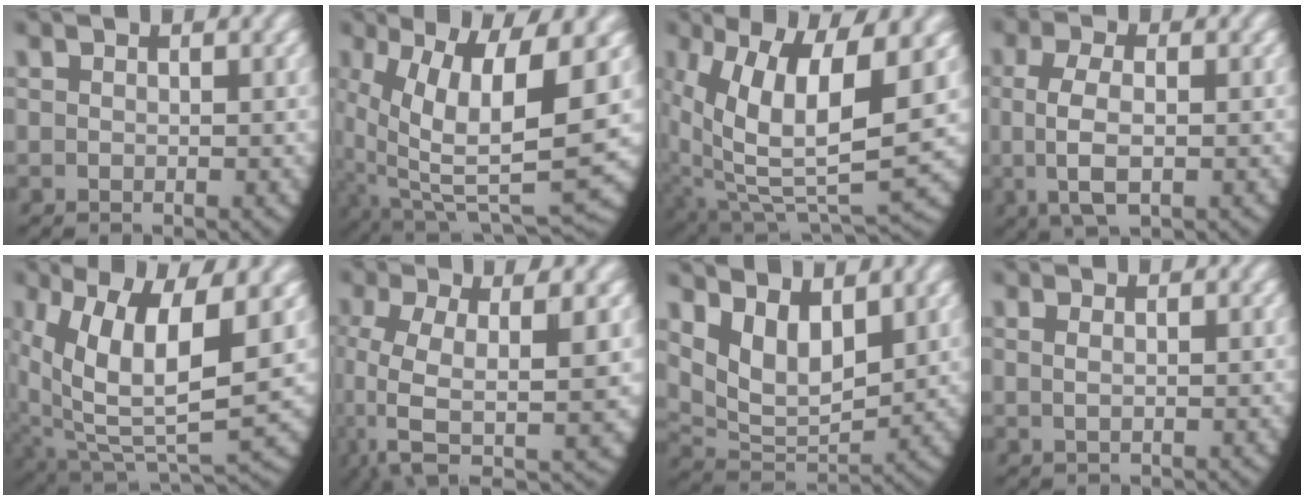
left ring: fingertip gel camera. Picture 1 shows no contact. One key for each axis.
{"total": 13.9, "fx": -0.2, "fy": 7.5, "fz": 11.7, "tx": -0.214, "ty": -0.041, "tz": 0.017}
{"total": 14.3, "fx": 0.8, "fy": 8.6, "fz": 11.3, "tx": -0.224, "ty": -0.046, "tz": 0.035}
{"total": 4.2, "fx": 0.0, "fy": 2.1, "fz": 3.6, "tx": -0.095, "ty": -0.012, "tz": 0.008}
{"total": 12.8, "fx": 1.0, "fy": 7.9, "fz": 10.0, "tx": -0.208, "ty": -0.044, "tz": 0.038}
{"total": 9.2, "fx": -0.3, "fy": 4.7, "fz": 7.9, "tx": -0.163, "ty": -0.031, "tz": 0.009}
{"total": 9.9, "fx": 2.5, "fy": 7.4, "fz": 6.1, "tx": -0.140, "ty": -0.028, "tz": 0.050}
{"total": 0.8, "fx": 0.2, "fy": -0.1, "fz": 0.7, "tx": -0.022, "ty": -0.006, "tz": 0.009}